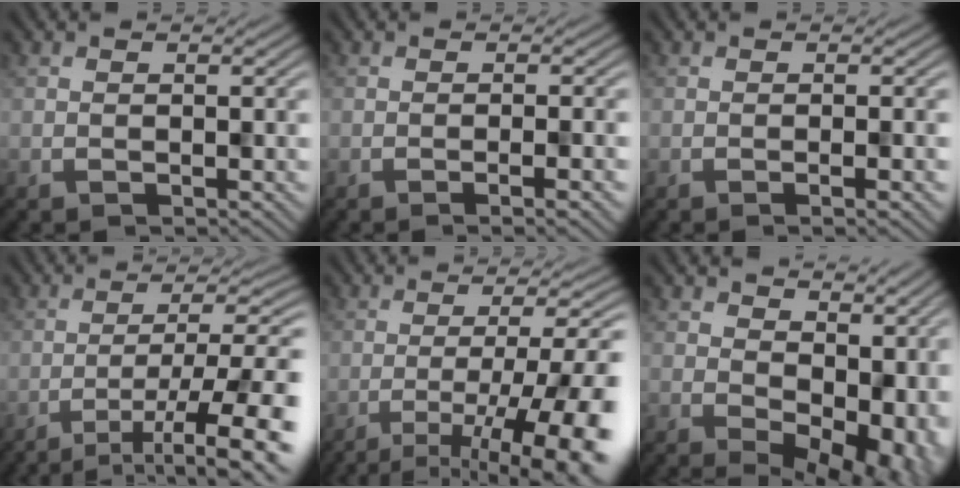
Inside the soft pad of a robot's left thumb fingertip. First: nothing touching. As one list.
[{"total": 3.2, "force": [-1.2, 0.6, 2.9], "torque": [-0.033, 0.009, -0.018]}, {"total": 2.1, "force": [-0.6, 0.4, 2.0], "torque": [-0.021, 0.005, -0.009]}, {"total": 12.6, "force": [-6.4, 3.3, 10.3], "torque": [-0.136, -0.002, -0.086]}, {"total": 13.6, "force": [-6.1, 3.8, 11.6], "torque": [-0.149, -0.004, -0.081]}, {"total": 11.9, "force": [1.8, 7.8, 8.8], "torque": [-0.099, -0.026, 0.073]}]